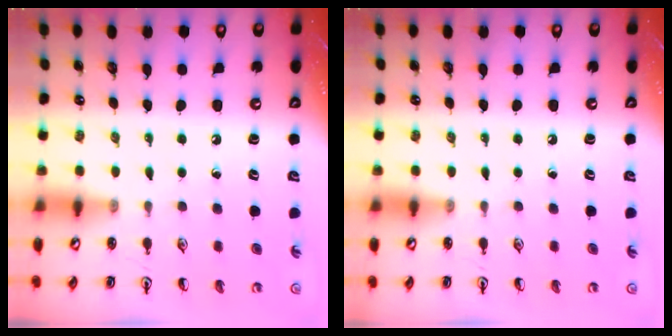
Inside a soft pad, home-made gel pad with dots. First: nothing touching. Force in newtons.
{"total": 0.0}